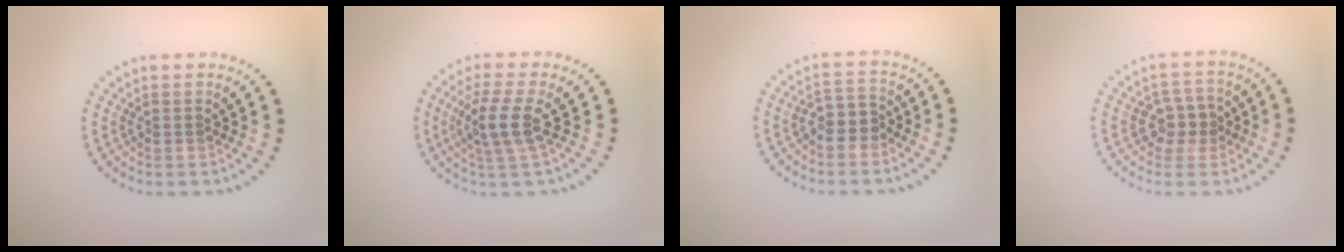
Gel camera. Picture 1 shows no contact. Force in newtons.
{"total": 3.4, "press": 3.0, "slide": 1.7}
{"total": 2.3, "press": 2.2, "slide": 0.9}
{"total": 2.9, "press": 2.8, "slide": 0.8}